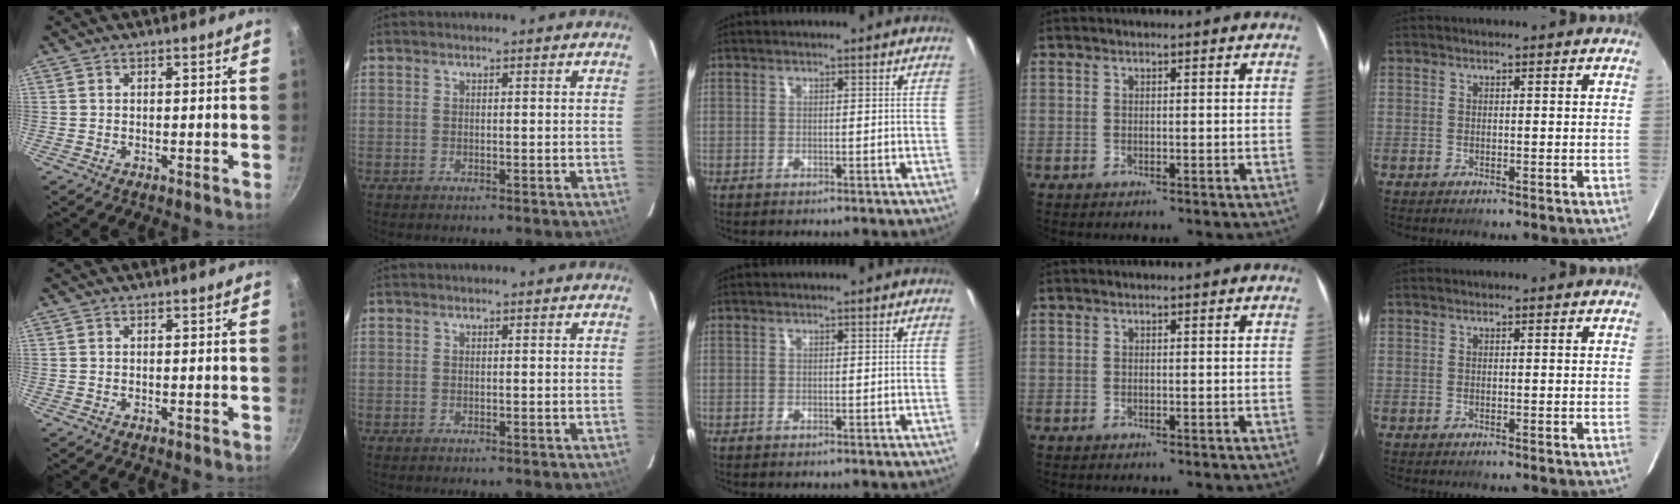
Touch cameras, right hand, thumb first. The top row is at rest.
{}